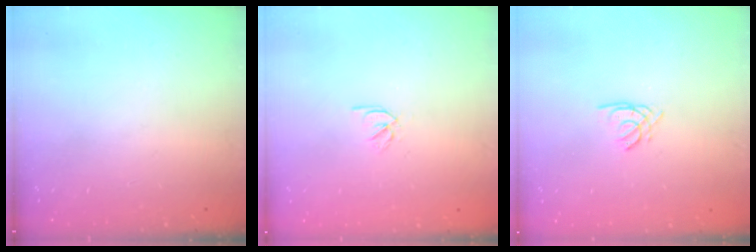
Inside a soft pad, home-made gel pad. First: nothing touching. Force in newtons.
{"total": 2.4, "press": 2.3, "slide": 0.7}
{"total": 1.6, "press": 1.5, "slide": 0.4}